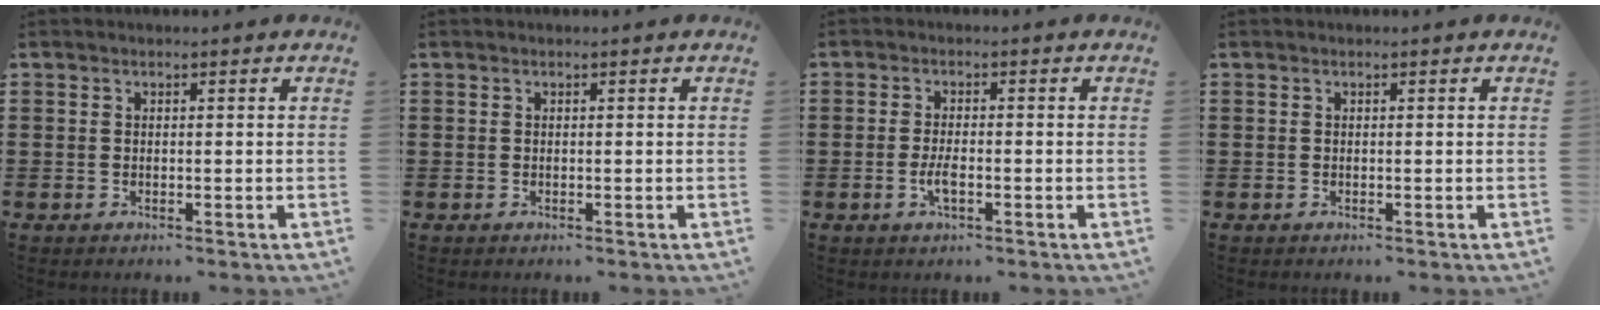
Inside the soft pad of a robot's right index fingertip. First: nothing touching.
{"total": 0.0}
{"total": 2.8, "force": [-0.9, 0.8, 2.5], "torque": [-0.052, -0.002, -0.018]}
{"total": 0.0}